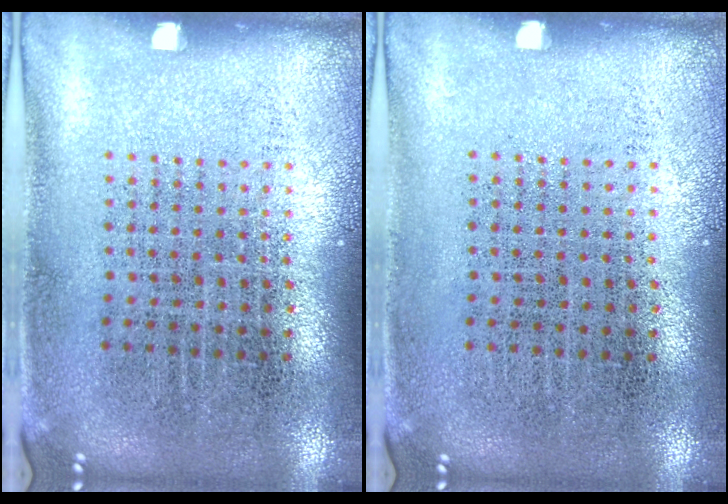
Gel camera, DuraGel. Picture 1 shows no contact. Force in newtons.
{"total": 0.0}